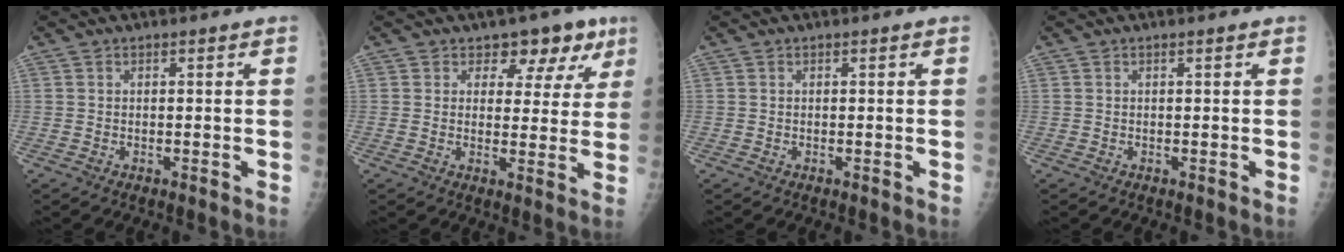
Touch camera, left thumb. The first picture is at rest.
{"total": 7.5, "force": [4.7, 5.0, 3.1], "torque": [0.008, -0.015, 0.055]}
{"total": 0.0}
{"total": 0.0}